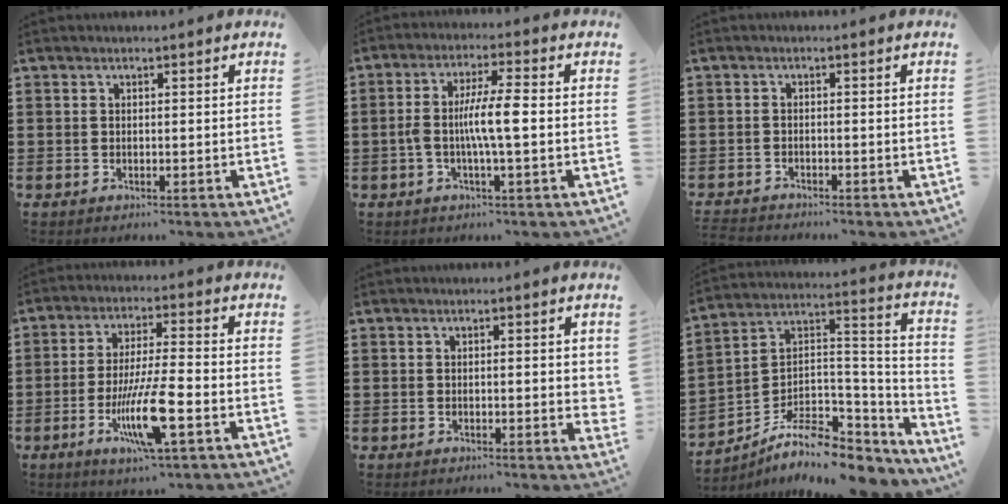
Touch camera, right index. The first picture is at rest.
{"total": 6.8, "force": [-0.9, 1.0, 6.6], "torque": [-0.131, 0.000, -0.025]}
{"total": 1.6, "force": [-1.6, 0.1, -0.1], "torque": [-0.003, 0.001, -0.036]}
{"total": 10.7, "force": [-4.1, 1.4, 9.8], "torque": [-0.196, -0.014, -0.078]}
{"total": 1.6, "force": [0.2, 0.4, 1.5], "torque": [-0.030, 0.002, 0.003]}
{"total": 9.2, "force": [-6.7, 3.9, 4.9], "torque": [-0.101, 0.005, -0.128]}